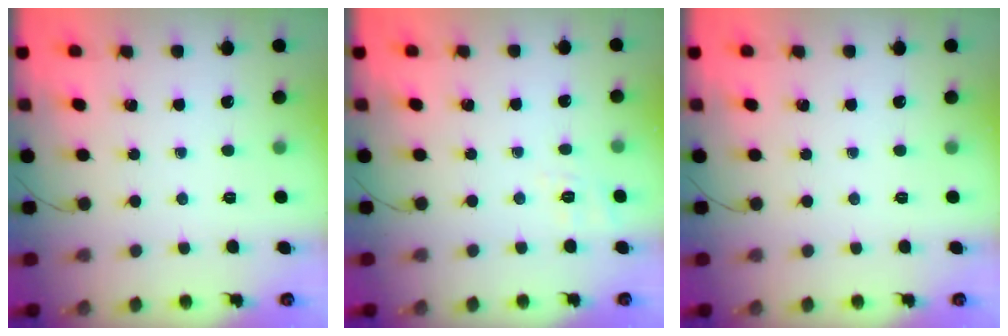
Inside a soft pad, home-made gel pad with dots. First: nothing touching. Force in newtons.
{"total": 2.6, "press": 1.5, "slide": 2.1}
{"total": 0.0}